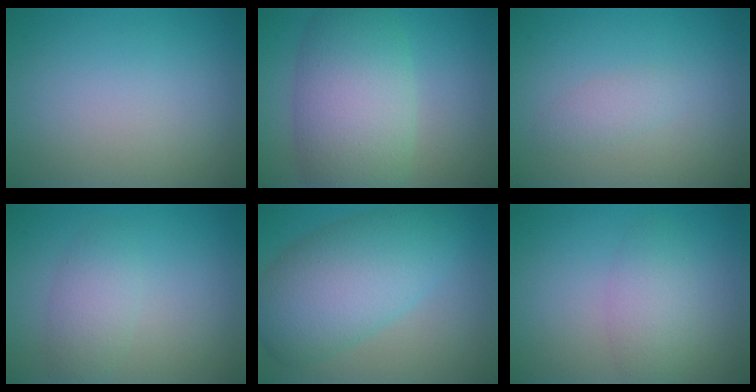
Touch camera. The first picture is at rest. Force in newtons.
{"total": 8.5, "press": 8.5, "slide": 0.3}
{"total": 1.3, "press": 1.3, "slide": 0.1}
{"total": 2.4, "press": 2.4, "slide": 0.1}
{"total": 8.5, "press": 8.5, "slide": 0.1}
{"total": 2.7, "press": 2.7, "slide": 0.1}